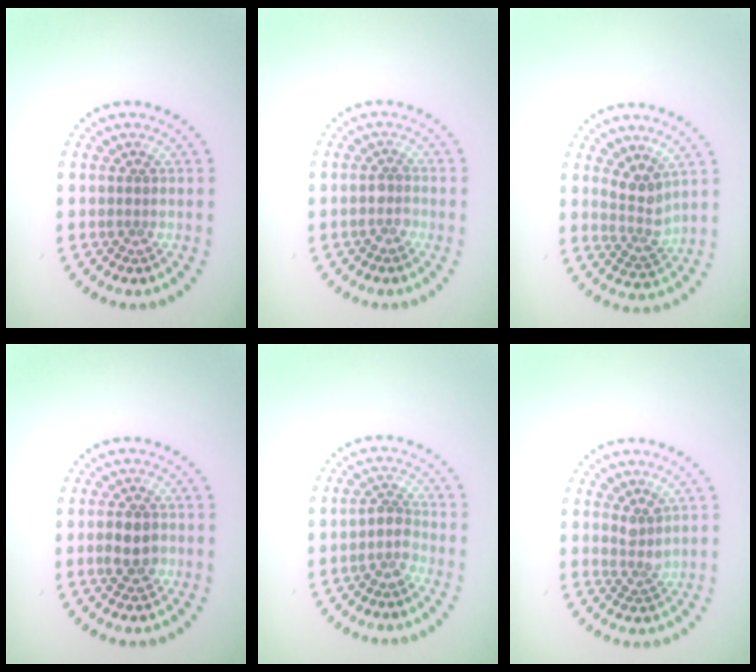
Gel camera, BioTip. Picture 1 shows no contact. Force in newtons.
{"total": 1.3, "press": 1.1, "slide": 0.6}
{"total": 2.5, "press": 2.1, "slide": 1.5}
{"total": 2.6, "press": 2.6, "slide": 0.3}
{"total": 2.0, "press": 1.6, "slide": 1.2}
{"total": 1.8, "press": 1.3, "slide": 1.2}